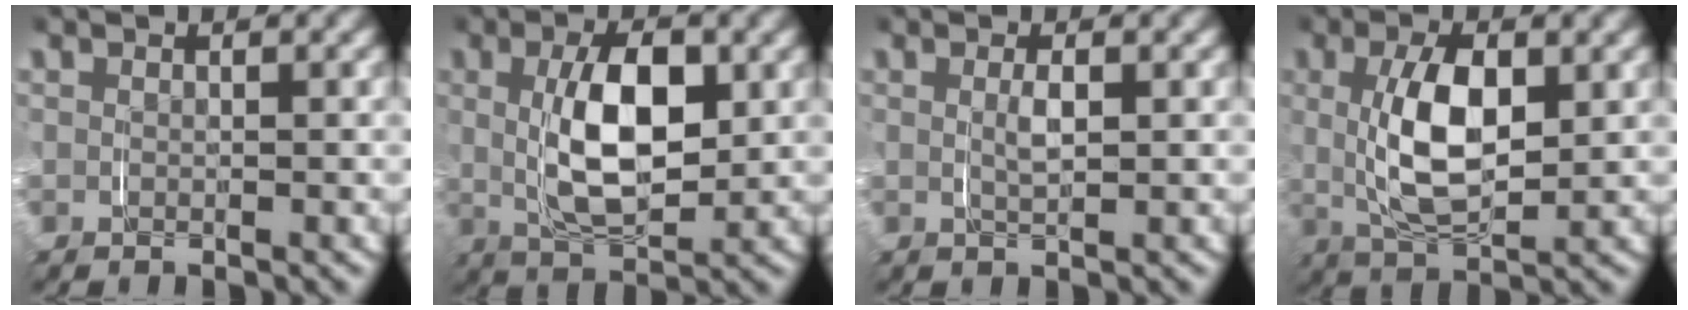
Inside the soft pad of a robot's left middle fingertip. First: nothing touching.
{"total": 3.7, "force": [0.8, 0.8, 3.5], "torque": [-0.039, 0.004, 0.015]}
{"total": 1.4, "force": [0.6, -1.2, -0.1], "torque": [0.009, 0.002, 0.014]}
{"total": 3.0, "force": [1.0, 0.3, 2.8], "torque": [-0.040, 0.005, 0.017]}